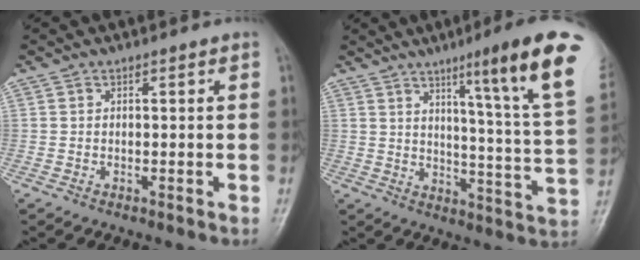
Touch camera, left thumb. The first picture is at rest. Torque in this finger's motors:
{"motor_torque": [0.61, 0.44, 1.73, -1.03, 0.16]}